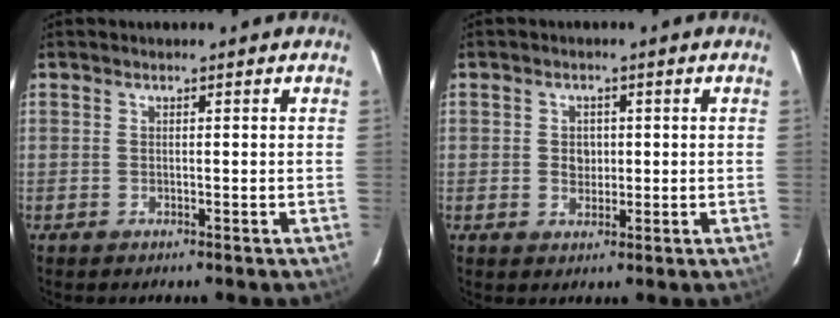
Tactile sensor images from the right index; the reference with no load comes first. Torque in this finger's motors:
{"motor_torque": [0.00, 0.04, 0.02, 0.00]}